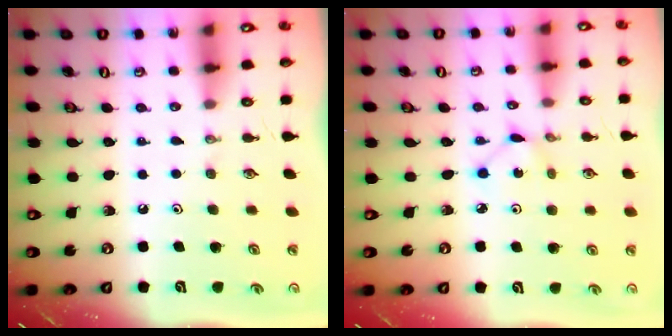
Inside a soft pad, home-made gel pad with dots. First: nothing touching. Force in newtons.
{"total": 1.6, "press": 1.5, "slide": 0.2}